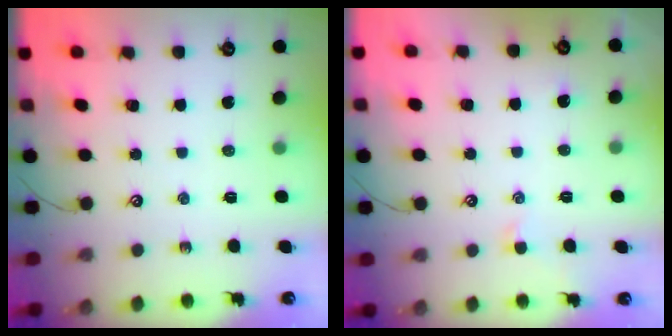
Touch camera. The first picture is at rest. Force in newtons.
{"total": 0.7, "press": 0.5, "slide": 0.5}